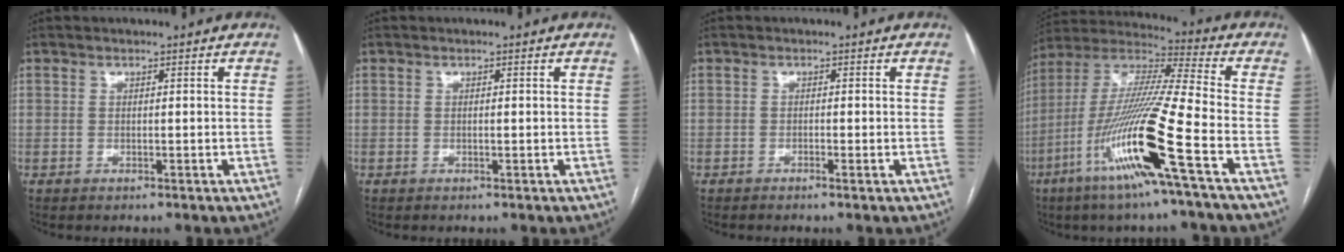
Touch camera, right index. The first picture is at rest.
{"total": 0.0}
{"total": 0.9, "force": [-0.5, -0.1, 0.6], "torque": [-0.013, 0.000, -0.008]}
{"total": 19.2, "force": [-7.9, -0.9, 17.5], "torque": [-0.364, -0.026, -0.160]}